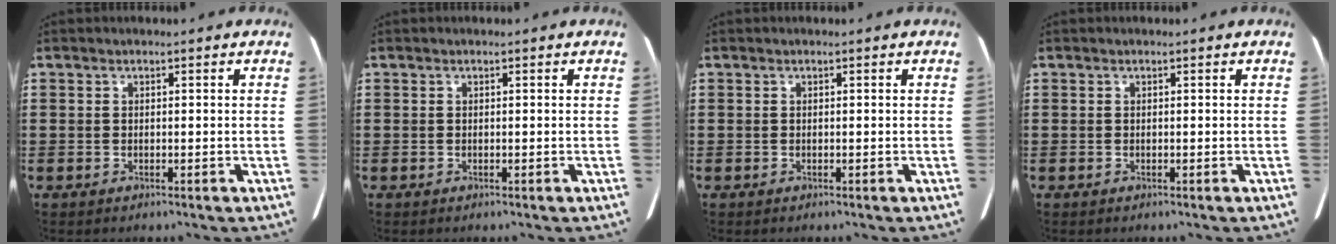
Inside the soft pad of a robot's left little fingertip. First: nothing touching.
{"total": 0.0}
{"total": 0.0}
{"total": 0.0}